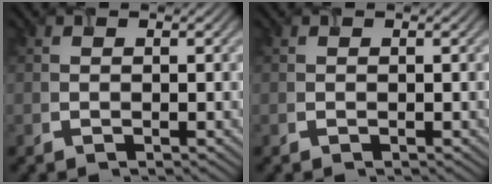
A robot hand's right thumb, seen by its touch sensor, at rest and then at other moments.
{"total": 0.0}